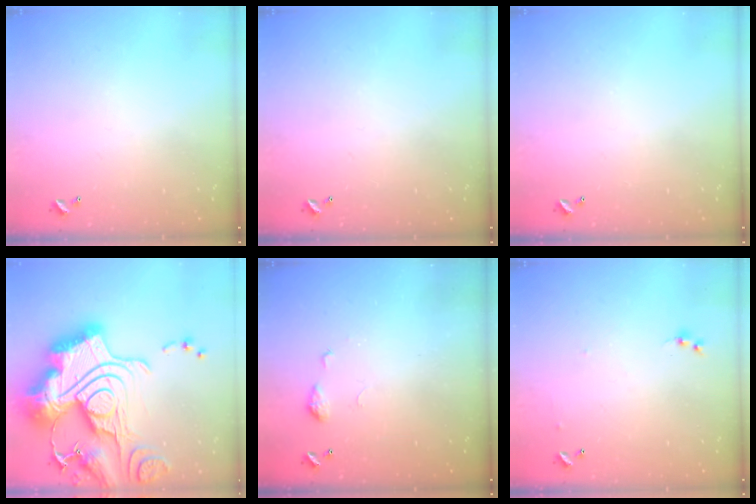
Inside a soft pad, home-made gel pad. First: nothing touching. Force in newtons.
{"total": 0.0}
{"total": 0.0}
{"total": 3.9, "press": 3.2, "slide": 2.3}
{"total": 5.4, "press": 5.3, "slide": 0.7}
{"total": 4.2, "press": 4.2, "slide": 0.6}